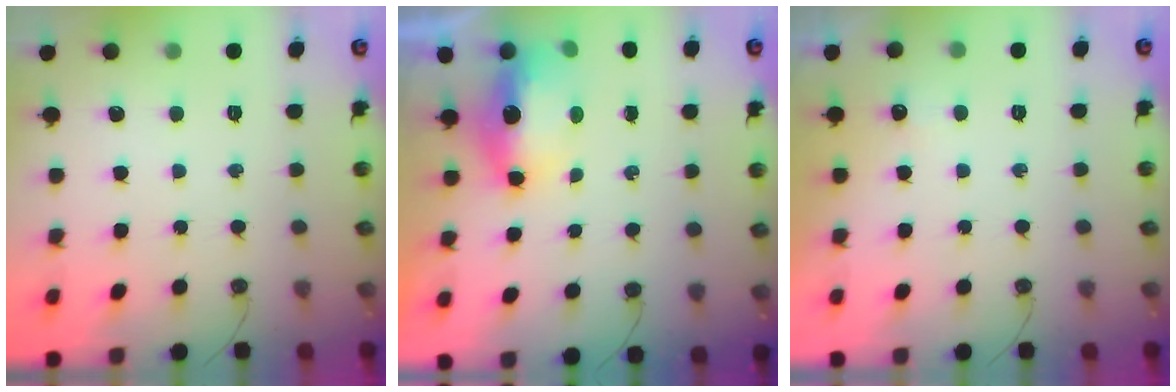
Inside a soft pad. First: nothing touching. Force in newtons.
{"total": 6.8, "press": 6.7, "slide": 1.1}
{"total": 2.8, "press": 2.7, "slide": 0.4}